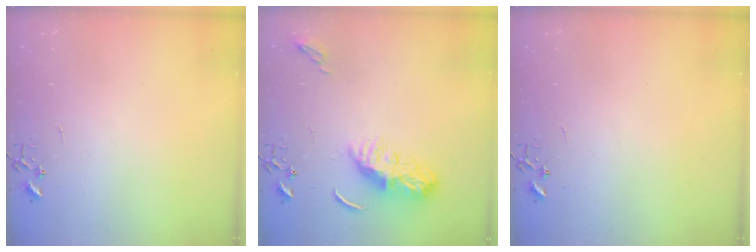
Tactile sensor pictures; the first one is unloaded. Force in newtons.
{"total": 8.5, "press": 8.5, "slide": 0.3}
{"total": 0.0}